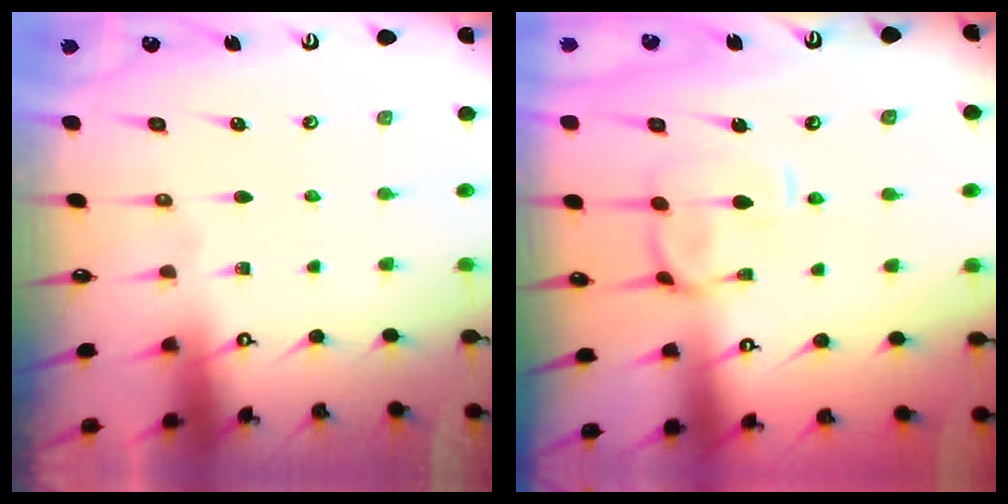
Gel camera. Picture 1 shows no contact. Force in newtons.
{"total": 3.4, "press": 3.2, "slide": 0.9}